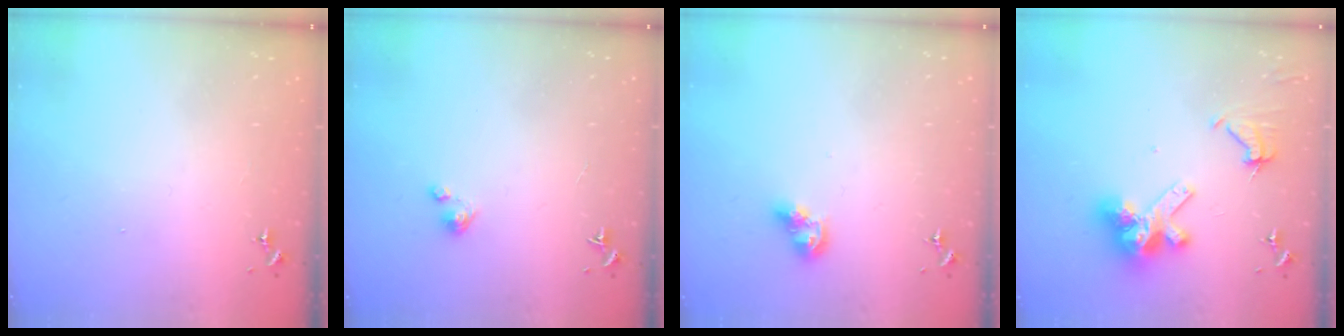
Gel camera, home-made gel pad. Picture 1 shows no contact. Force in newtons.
{"total": 3.3, "press": 3.2, "slide": 0.3}
{"total": 7.0, "press": 7.0, "slide": 0.3}
{"total": 13.3, "press": 13.2, "slide": 1.5}